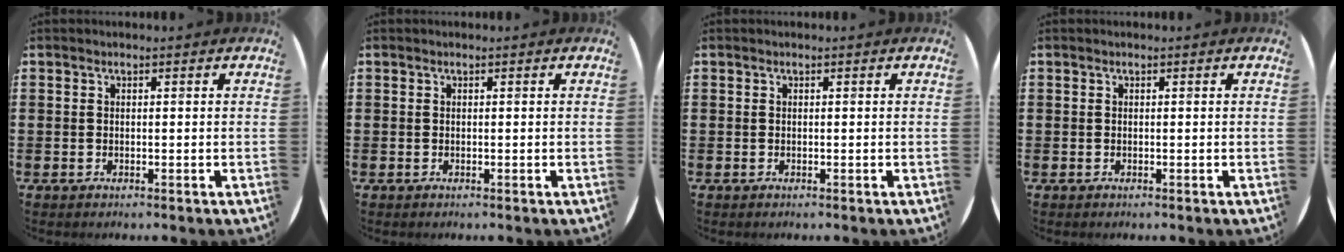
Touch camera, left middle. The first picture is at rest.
{"total": 0.0}
{"total": 0.0}
{"total": 0.0}